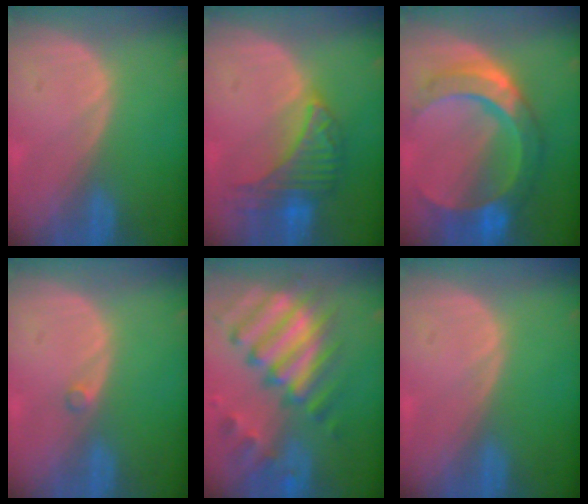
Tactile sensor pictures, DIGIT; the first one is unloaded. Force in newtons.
{"total": 7.2, "press": 7.2, "slide": 0.1}
{"total": 10.8, "press": 10.7, "slide": 1.0}
{"total": 0.7, "press": 0.7, "slide": 0.1}
{"total": 12.2, "press": 10.5, "slide": 6.1}
{"total": 0.0}